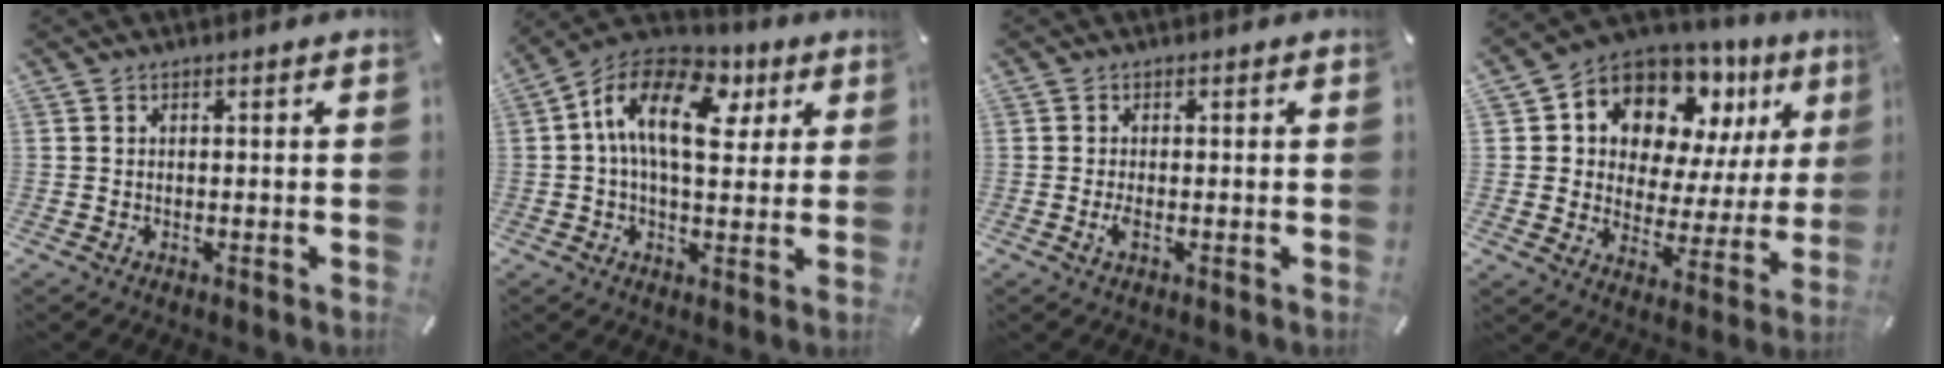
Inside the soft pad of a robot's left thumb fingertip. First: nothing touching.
{"total": 16.2, "force": [4.3, 9.1, 12.7], "torque": [-0.225, -0.008, 0.070]}
{"total": 1.7, "force": [-0.4, 0.4, 1.6], "torque": [-0.045, -0.008, -0.011]}
{"total": 11.6, "force": [8.5, 7.1, 3.3], "torque": [-0.068, -0.081, 0.156]}